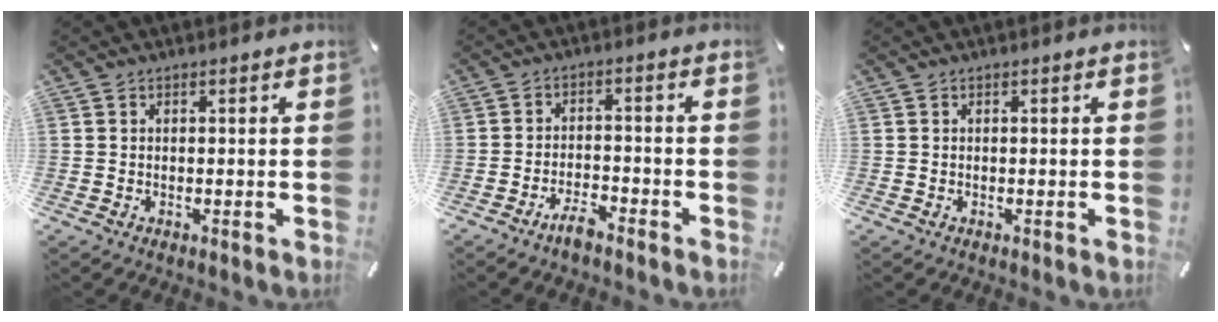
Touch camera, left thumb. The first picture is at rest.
{"total": 4.4, "force": [-3.7, 0.9, 2.1], "torque": [-0.047, 0.015, -0.073]}
{"total": 0.0}